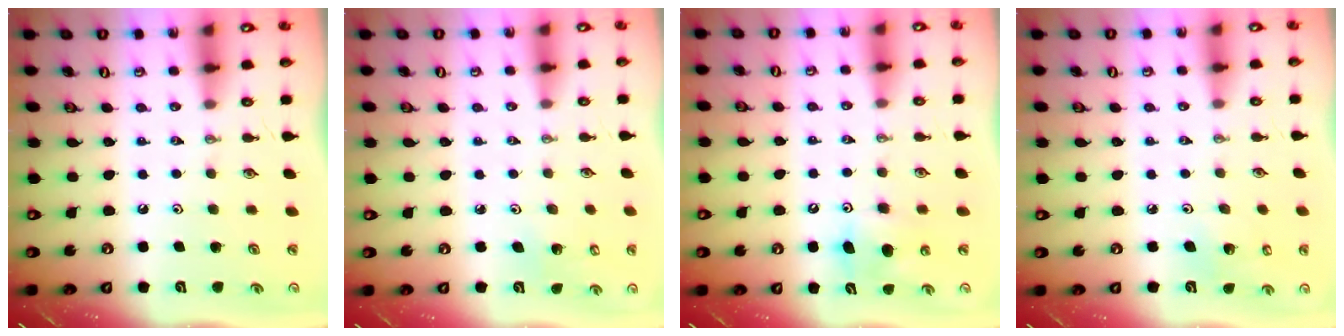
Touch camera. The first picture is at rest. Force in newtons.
{"total": 3.1, "press": 3.1, "slide": 0.4}
{"total": 8.8, "press": 8.7, "slide": 1.3}
{"total": 5.0, "press": 4.7, "slide": 1.5}